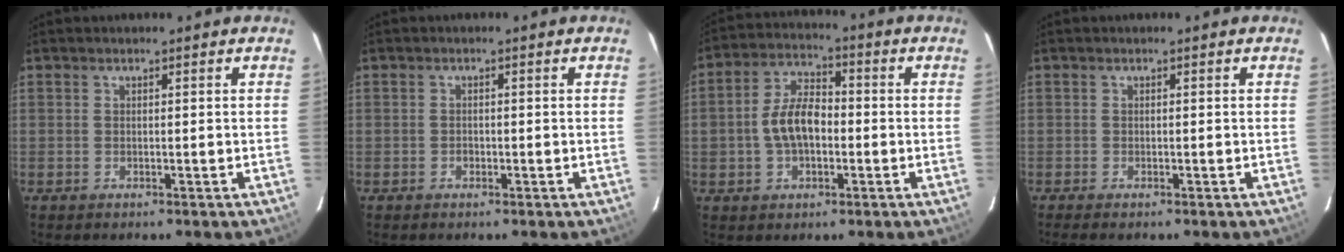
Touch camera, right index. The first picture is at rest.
{"total": 0.9, "force": [-0.4, 0.7, 0.3], "torque": [-0.006, 0.001, -0.006]}
{"total": 8.6, "force": [-1.2, 5.1, 6.8], "torque": [-0.135, 0.019, -0.017]}
{"total": 1.6, "force": [-1.3, 0.3, 0.9], "torque": [-0.020, -0.006, -0.023]}